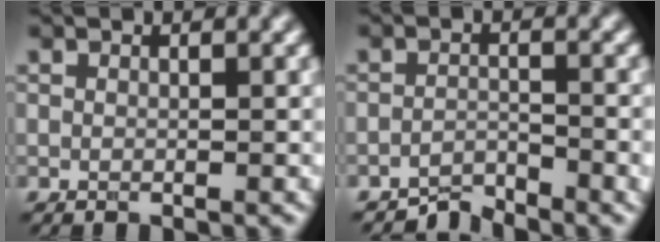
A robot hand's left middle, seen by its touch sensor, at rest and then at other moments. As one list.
[{"total": 2.6, "force": [-2.4, 0.5, 0.8], "torque": [-0.012, 0.003, -0.048]}]